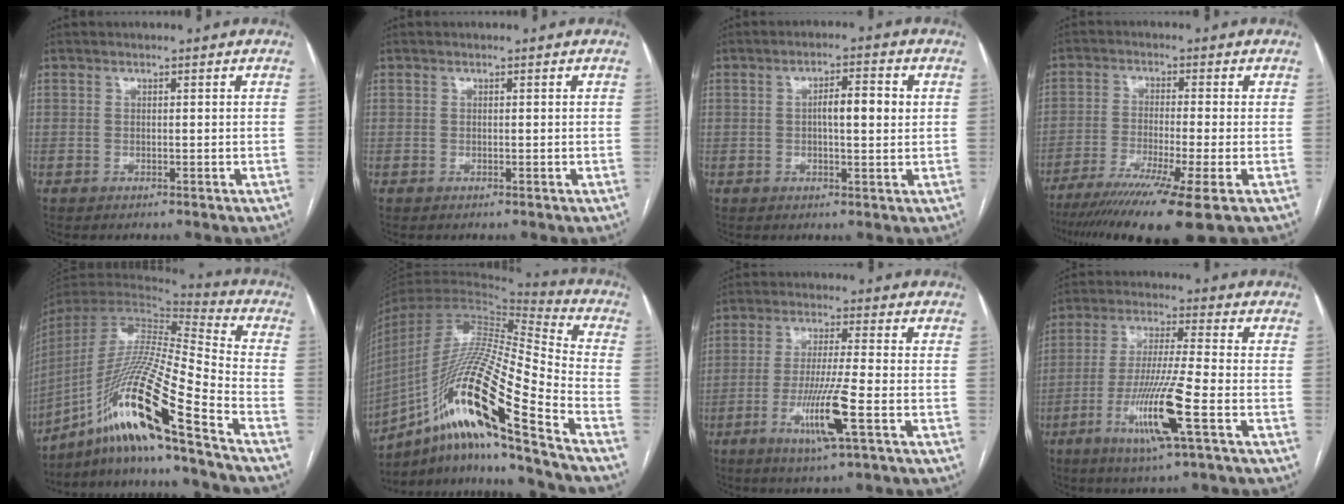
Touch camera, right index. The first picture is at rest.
{"total": 0.0}
{"total": 5.3, "force": [0.7, 1.1, 5.1], "torque": [-0.084, 0.009, 0.010]}
{"total": 13.0, "force": [-8.6, -0.9, 9.7], "torque": [-0.165, -0.035, -0.141]}
{"total": 21.4, "force": [-14.3, -1.4, 15.9], "torque": [-0.328, -0.029, -0.271]}
{"total": 23.4, "force": [-13.3, 0.3, 19.3], "torque": [-0.370, -0.019, -0.245]}
{"total": 9.3, "force": [-3.4, -0.5, 8.6], "torque": [-0.167, -0.017, -0.063]}
{"total": 12.8, "force": [-4.8, -0.1, 11.9], "torque": [-0.236, -0.020, -0.091]}